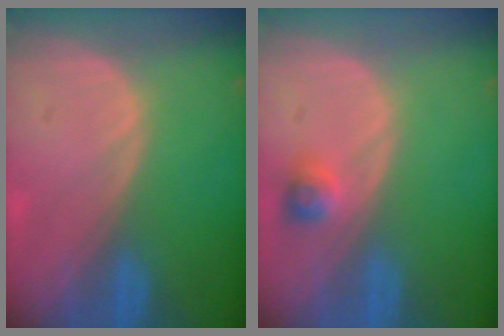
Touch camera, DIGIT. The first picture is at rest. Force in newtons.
{"total": 2.3, "press": 2.2, "slide": 0.3}